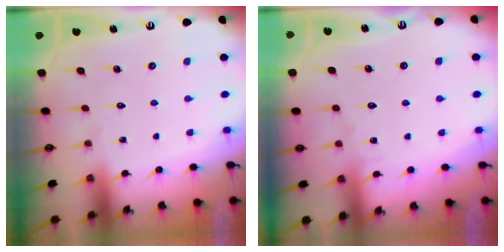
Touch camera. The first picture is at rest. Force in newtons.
{"total": 2.5, "press": 2.5, "slide": 0.2}